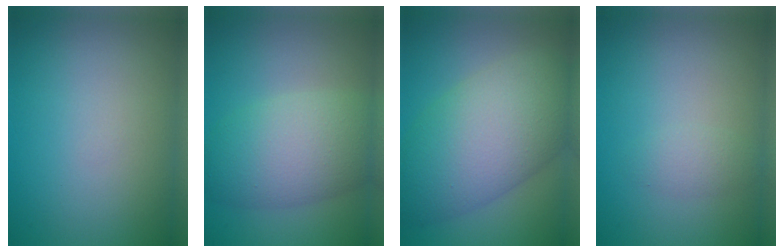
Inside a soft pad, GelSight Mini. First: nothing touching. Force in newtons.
{"total": 7.0, "press": 7.0, "slide": 0.3}
{"total": 10.3, "press": 10.3, "slide": 0.4}
{"total": 1.3, "press": 1.3, "slide": 0.1}